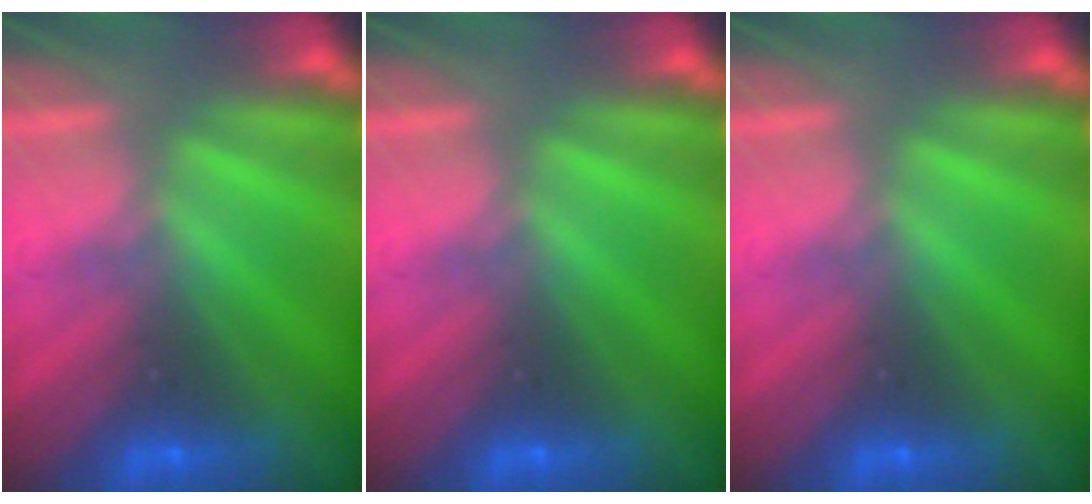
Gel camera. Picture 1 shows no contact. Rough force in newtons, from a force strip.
{"total": 0.0}
{"total": 0.0}